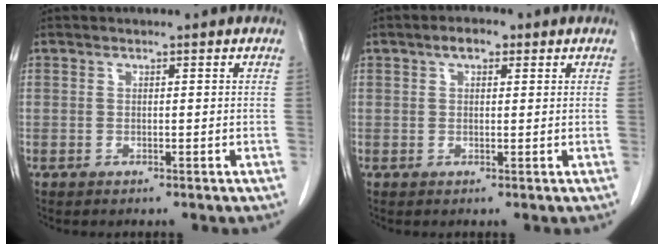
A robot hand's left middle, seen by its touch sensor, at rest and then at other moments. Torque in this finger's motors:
{"motor_torque": [0.63, -0.23, 0.16, 0.05]}